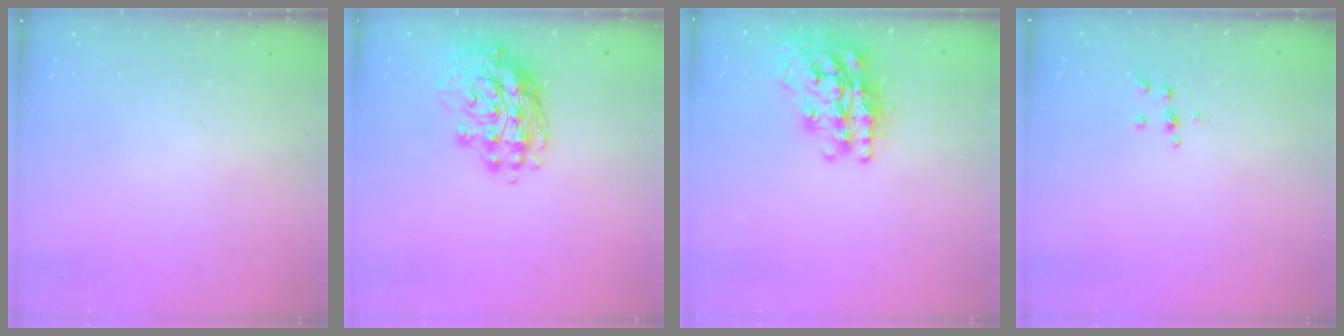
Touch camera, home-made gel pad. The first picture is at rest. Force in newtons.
{"total": 15.0, "press": 14.9, "slide": 1.4}
{"total": 22.9, "press": 22.9, "slide": 1.8}
{"total": 4.1, "press": 4.0, "slide": 1.0}